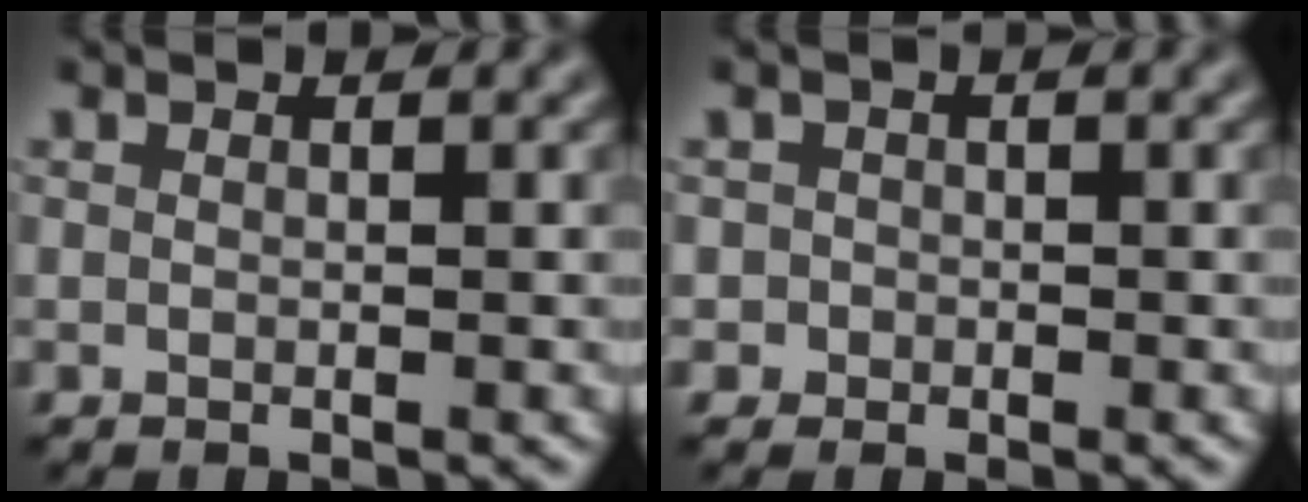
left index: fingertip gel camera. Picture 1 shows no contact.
{"total": 1.2, "force": [-0.4, 1.1, -0.2], "torque": [0.017, 0.003, -0.005]}